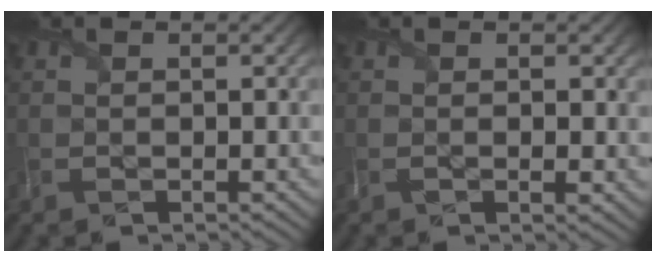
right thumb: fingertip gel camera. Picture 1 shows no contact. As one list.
[{"total": 1.0, "force": [-0.1, 0.4, 0.9], "torque": [-0.017, -0.007, -0.002]}]